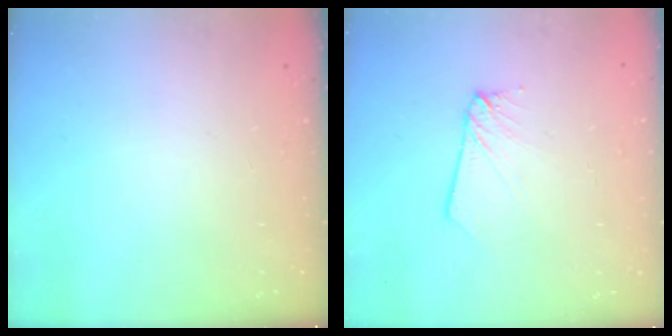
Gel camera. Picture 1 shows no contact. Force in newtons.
{"total": 2.6, "press": 2.6, "slide": 0.3}